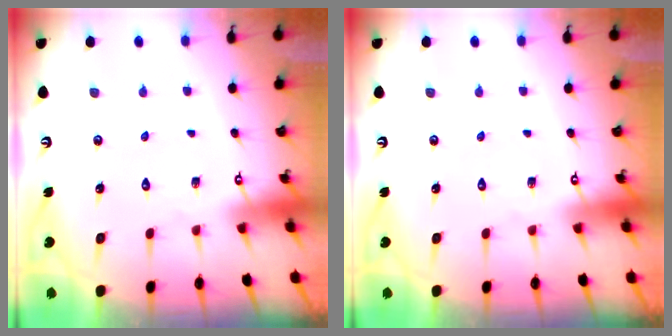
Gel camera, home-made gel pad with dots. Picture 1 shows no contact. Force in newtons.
{"total": 0.0}